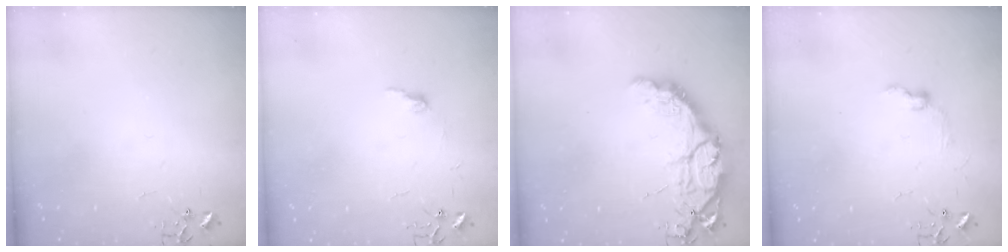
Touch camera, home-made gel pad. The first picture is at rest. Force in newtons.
{"total": 6.6, "press": 6.6, "slide": 0.7}
{"total": 14.8, "press": 14.8, "slide": 1.2}
{"total": 6.0, "press": 6.0, "slide": 0.9}